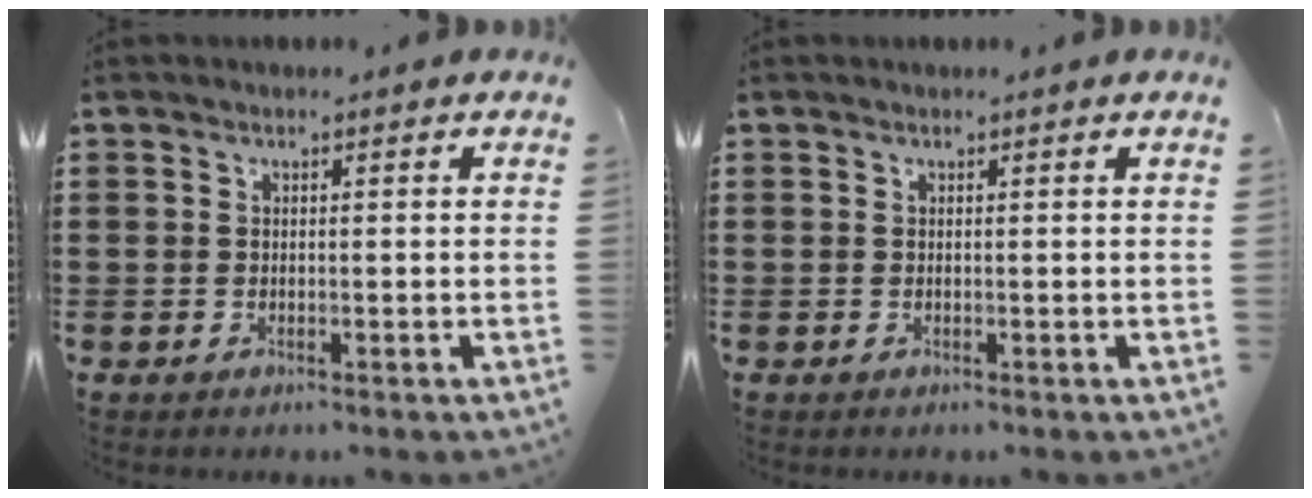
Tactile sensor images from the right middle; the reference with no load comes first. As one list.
[{"total": 0.0}]